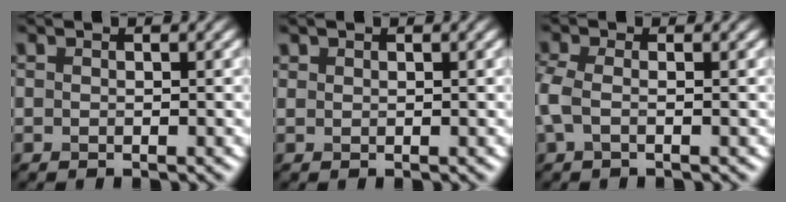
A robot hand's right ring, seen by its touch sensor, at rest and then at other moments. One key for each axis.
{"total": 0.8, "fx": 0.6, "fy": 0.4, "fz": 0.1, "tx": -0.003, "ty": 0.000, "tz": 0.015}
{"total": 2.3, "fx": -0.3, "fy": 1.1, "fz": 2.0, "tx": -0.056, "ty": 0.001, "tz": -0.015}